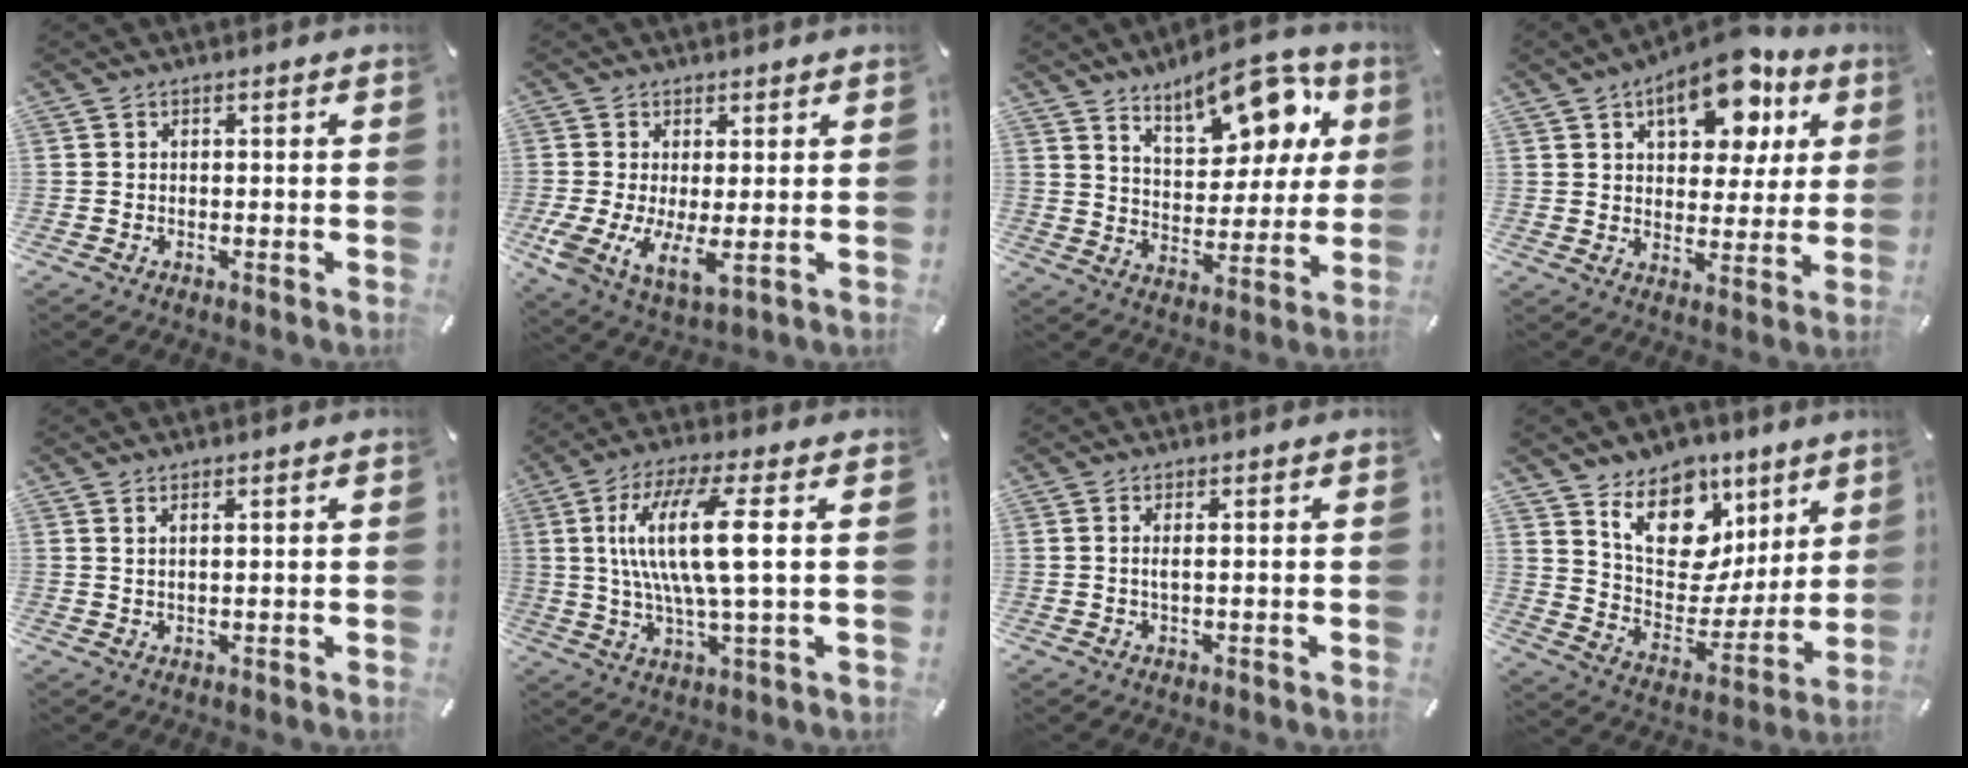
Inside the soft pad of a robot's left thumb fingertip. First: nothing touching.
{"total": 8.0, "force": [-0.1, 3.7, 7.1], "torque": [-0.153, -0.028, 0.005]}
{"total": 15.6, "force": [10.5, 7.7, 8.5], "torque": [-0.116, -0.060, 0.180]}
{"total": 14.5, "force": [7.9, 8.2, 8.9], "torque": [-0.121, -0.029, 0.136]}
{"total": 1.3, "force": [1.1, -0.1, 0.8], "torque": [-0.024, -0.004, 0.016]}
{"total": 15.0, "force": [2.7, 3.0, 14.4], "torque": [-0.301, -0.007, 0.033]}
{"total": 1.5, "force": [0.2, 0.1, 1.5], "torque": [-0.030, -0.003, 0.003]}
{"total": 14.5, "force": [8.2, 10.7, 5.4], "torque": [-0.079, -0.068, 0.153]}